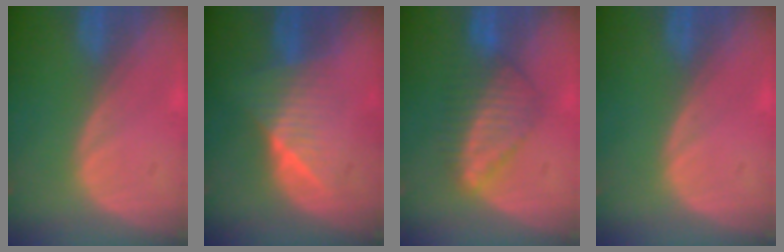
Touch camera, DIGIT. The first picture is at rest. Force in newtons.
{"total": 6.2, "press": 5.8, "slide": 2.1}
{"total": 6.4, "press": 6.4, "slide": 0.1}
{"total": 0.0}